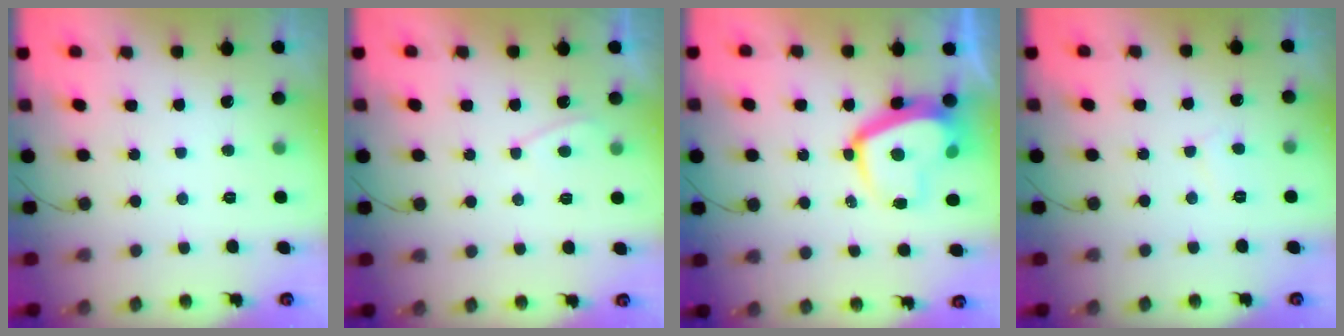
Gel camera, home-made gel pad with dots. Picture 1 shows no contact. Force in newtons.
{"total": 2.9, "press": 2.9, "slide": 0.3}
{"total": 11.4, "press": 11.4, "slide": 0.9}
{"total": 2.6, "press": 2.6, "slide": 0.2}